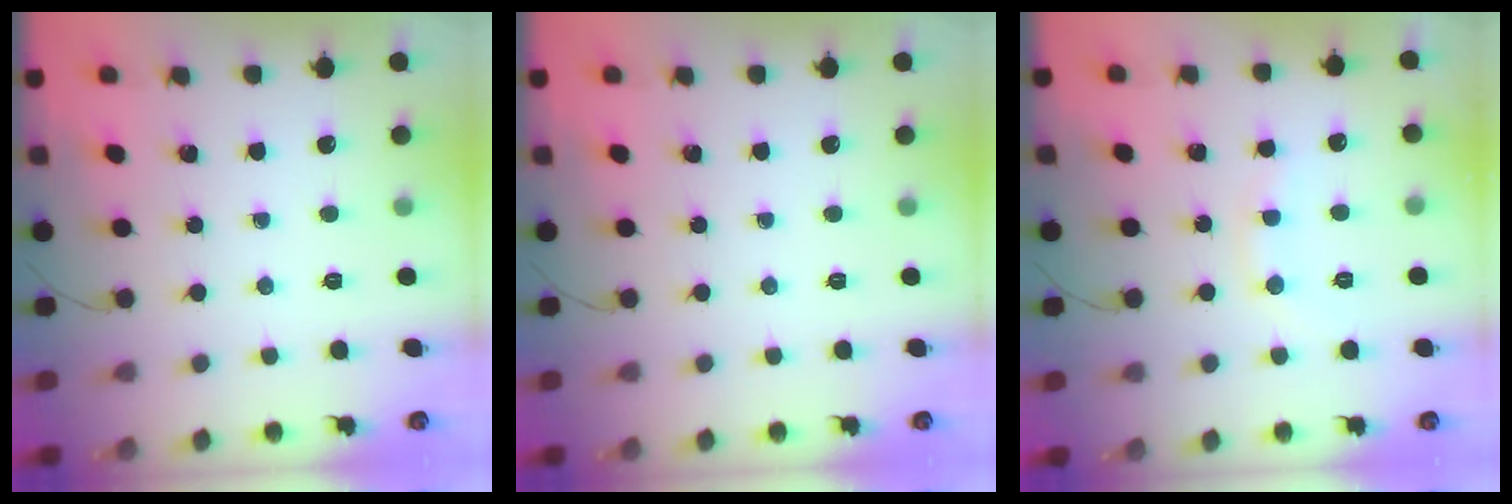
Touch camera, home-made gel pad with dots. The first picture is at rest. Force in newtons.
{"total": 0.0}
{"total": 8.4, "press": 8.3, "slide": 1.6}